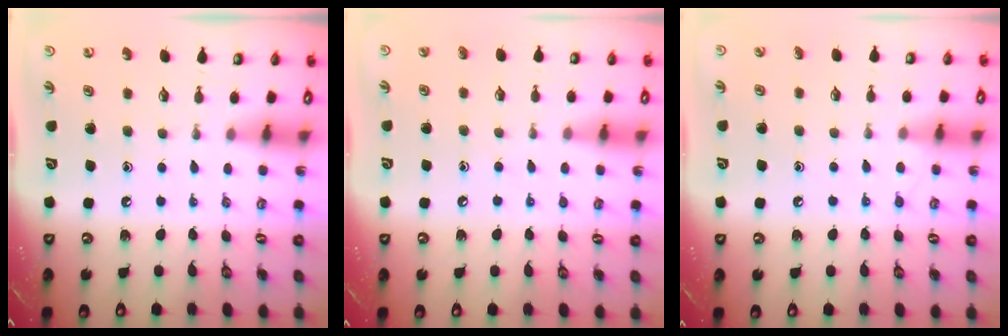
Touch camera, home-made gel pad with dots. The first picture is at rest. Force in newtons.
{"total": 5.2, "press": 5.2, "slide": 0.5}
{"total": 6.1, "press": 6.1, "slide": 0.7}